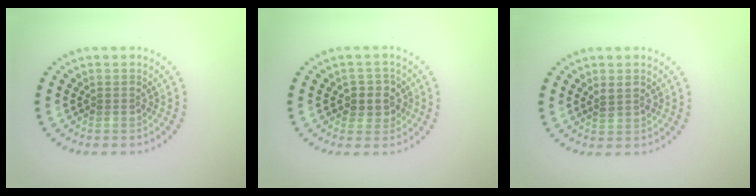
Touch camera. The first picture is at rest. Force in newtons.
{"total": 2.5, "press": 2.2, "slide": 1.1}
{"total": 1.4, "press": 1.3, "slide": 0.5}